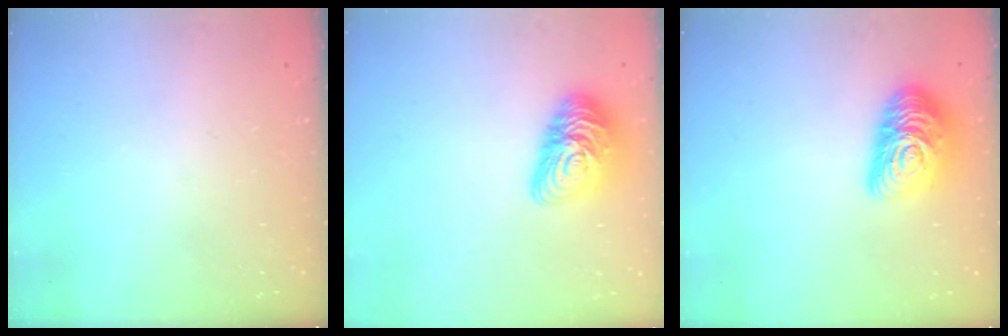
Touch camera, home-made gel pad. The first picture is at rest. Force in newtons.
{"total": 13.2, "press": 13.2, "slide": 0.9}
{"total": 13.9, "press": 13.9, "slide": 0.7}